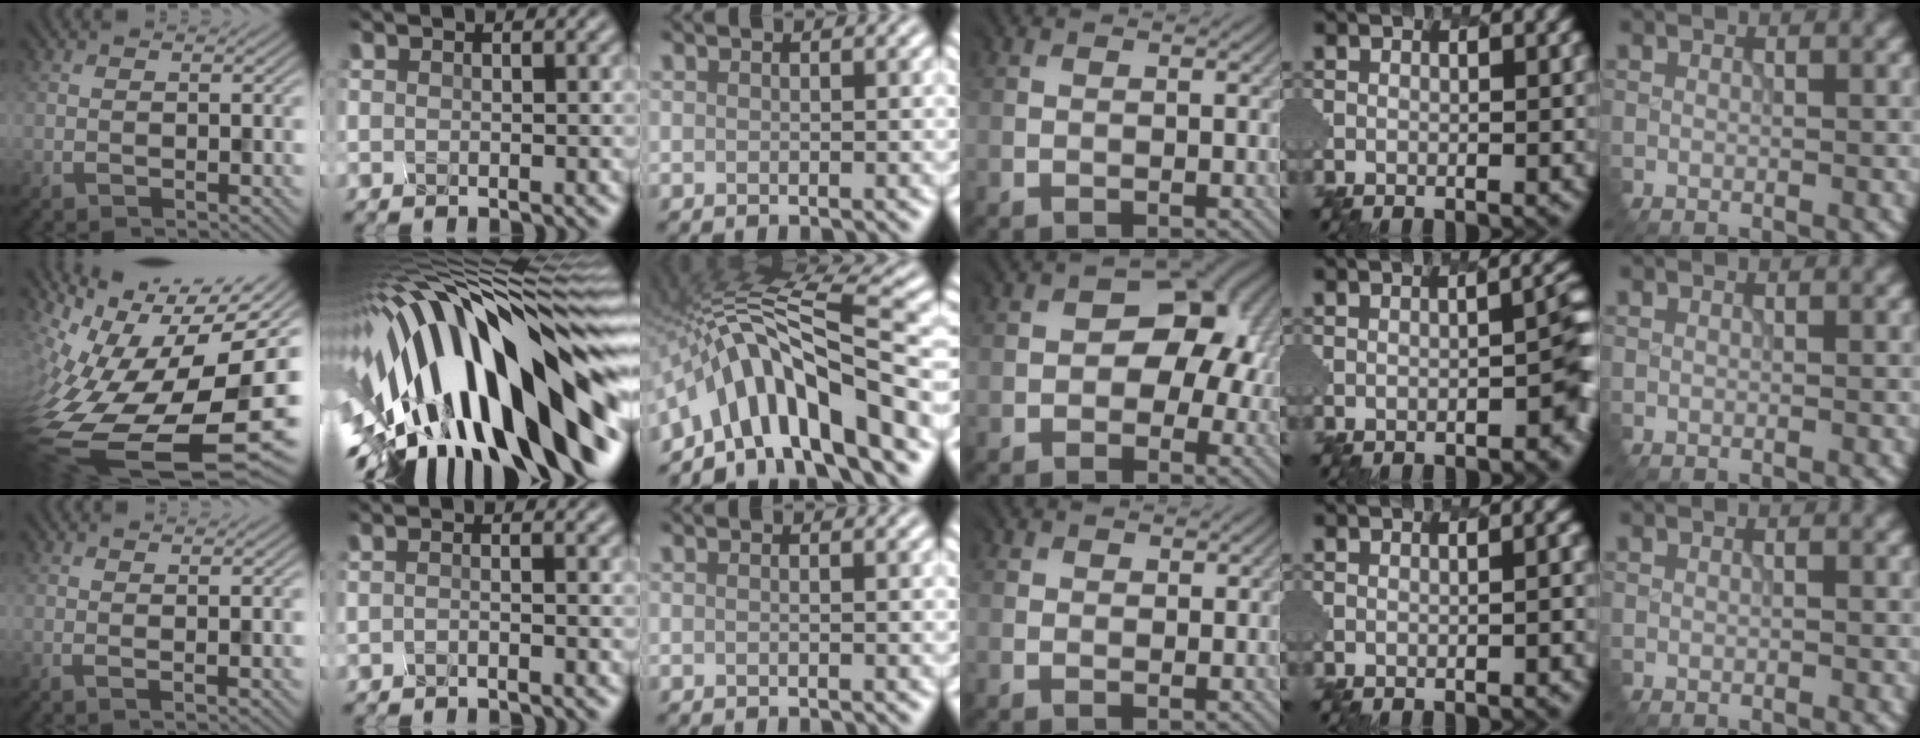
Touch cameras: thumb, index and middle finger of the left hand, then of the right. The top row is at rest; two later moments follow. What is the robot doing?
{"motion": "disassemble", "object": "hinged tin"}